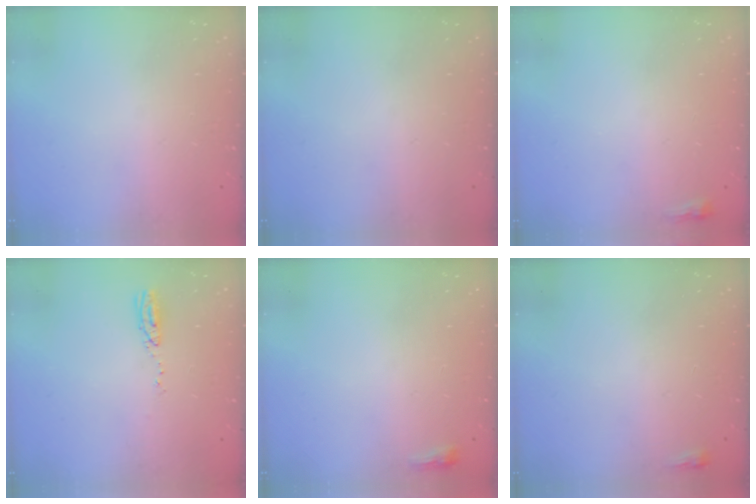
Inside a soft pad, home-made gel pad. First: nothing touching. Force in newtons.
{"total": 0.0}
{"total": 2.2, "press": 2.2, "slide": 0.6}
{"total": 14.7, "press": 6.3, "slide": 13.3}
{"total": 2.6, "press": 2.5, "slide": 0.6}
{"total": 2.0, "press": 2.0, "slide": 0.5}